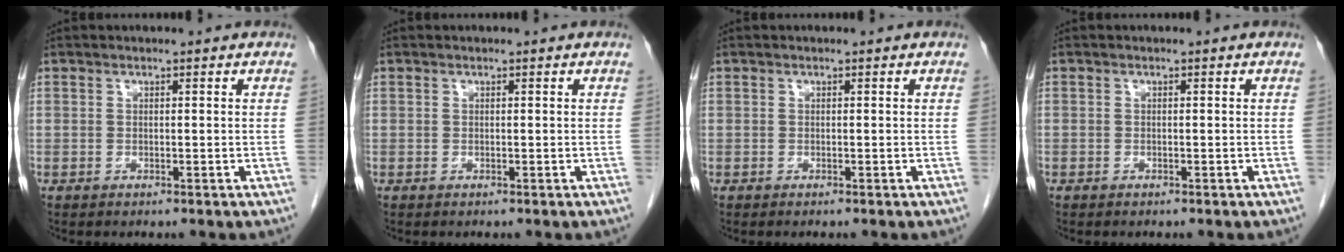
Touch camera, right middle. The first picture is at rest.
{"total": 0.0}
{"total": 0.0}
{"total": 0.0}